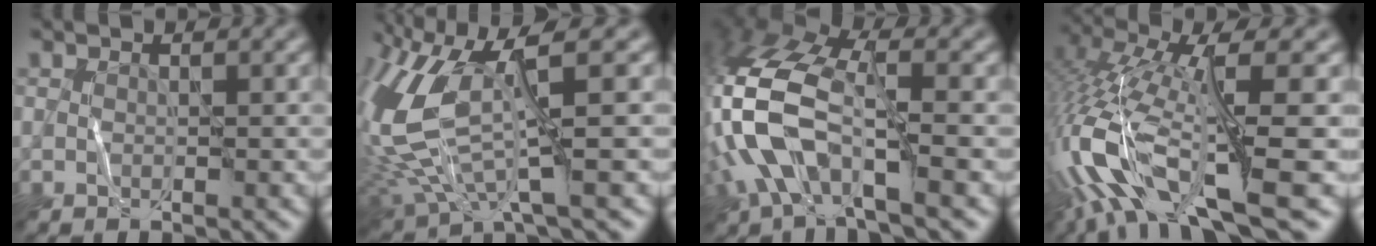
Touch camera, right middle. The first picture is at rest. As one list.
[{"total": 9.2, "force": [1.1, 3.0, 8.6], "torque": [-0.221, -0.005, 0.029]}, {"total": 10.1, "force": [-3.4, 4.6, 8.3], "torque": [-0.199, 0.001, -0.063]}, {"total": 12.0, "force": [-3.7, 3.2, 11.0], "torque": [-0.242, 0.007, -0.058]}]